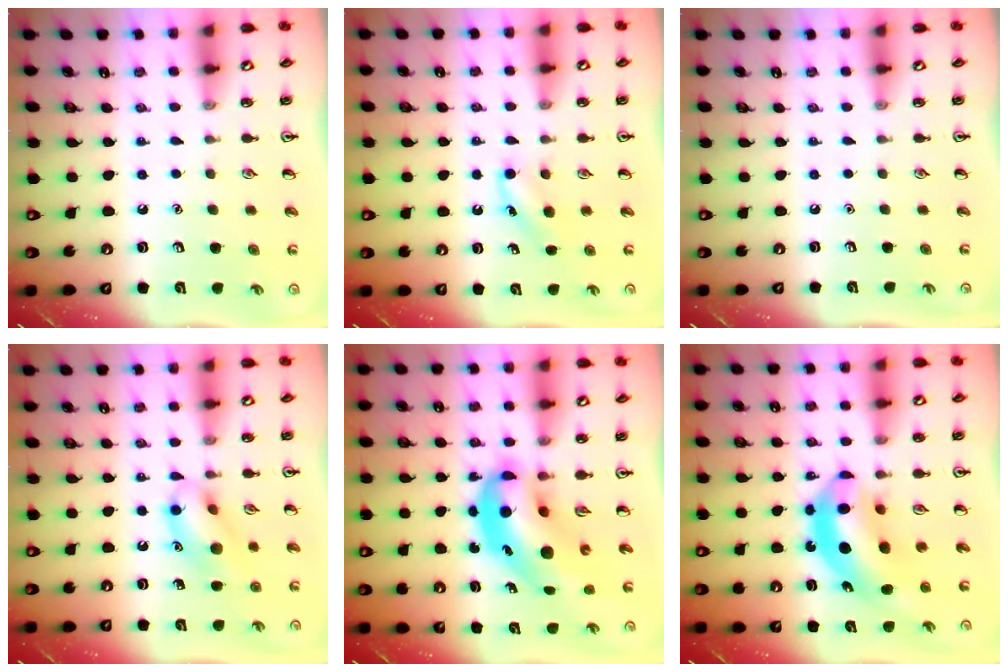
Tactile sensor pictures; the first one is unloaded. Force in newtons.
{"total": 4.4, "press": 4.0, "slide": 1.7}
{"total": 0.0}
{"total": 12.1, "press": 12.1, "slide": 0.8}
{"total": 11.7, "press": 11.1, "slide": 3.6}
{"total": 12.1, "press": 11.4, "slide": 3.8}